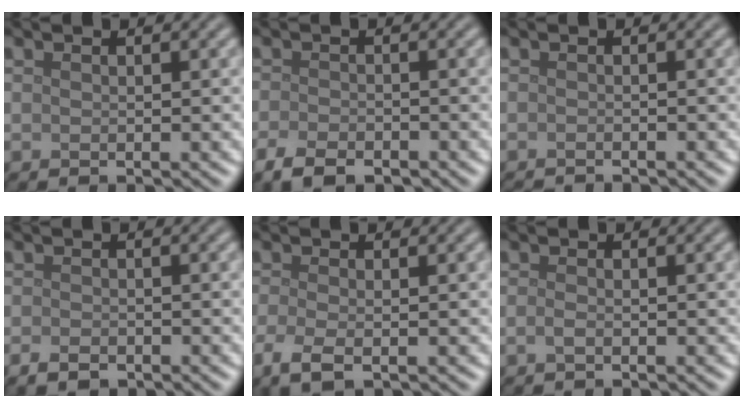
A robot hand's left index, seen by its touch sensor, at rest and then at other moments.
{"total": 3.1, "force": [-2.2, 1.3, 1.8], "torque": [-0.030, -0.004, -0.047]}
{"total": 1.7, "force": [-1.6, 0.2, 0.6], "torque": [-0.001, -0.006, -0.026]}
{"total": 1.3, "force": [-0.8, 0.7, 0.8], "torque": [-0.016, -0.003, -0.016]}
{"total": 3.0, "force": [-1.3, 1.1, 2.5], "torque": [-0.059, -0.009, -0.032]}
{"total": 0.7, "force": [-0.3, 0.3, 0.6], "torque": [-0.015, -0.002, -0.007]}